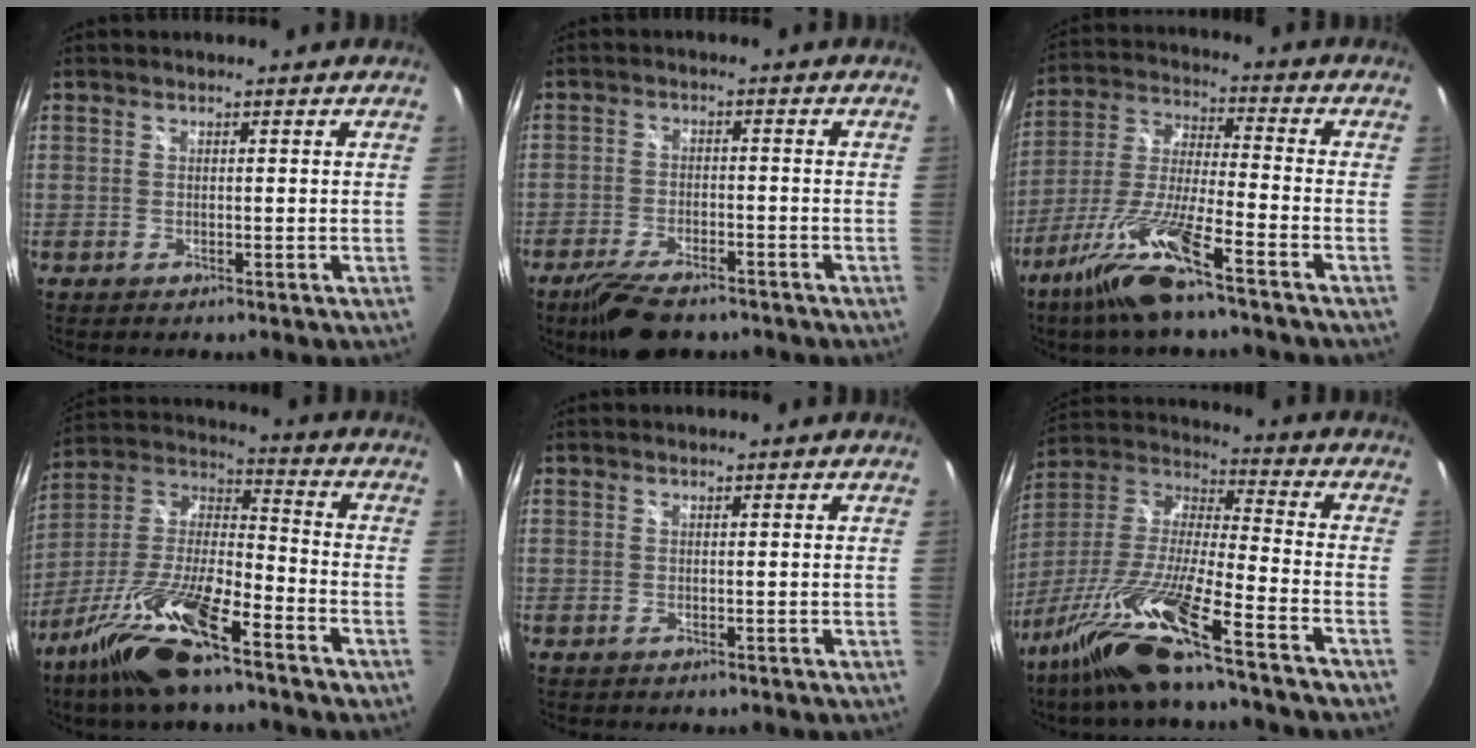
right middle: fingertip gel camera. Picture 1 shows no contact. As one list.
[{"total": 9.2, "force": [-7.2, 3.0, 5.0], "torque": [-0.115, -0.017, -0.123]}, {"total": 13.9, "force": [-9.2, 0.8, 10.5], "torque": [-0.223, -0.015, -0.177]}, {"total": 18.7, "force": [-11.6, 4.9, 13.8], "torque": [-0.273, -0.015, -0.224]}, {"total": 0.0}, {"total": 20.0, "force": [-14.3, 0.4, 13.9], "torque": [-0.265, -0.039, -0.269]}]